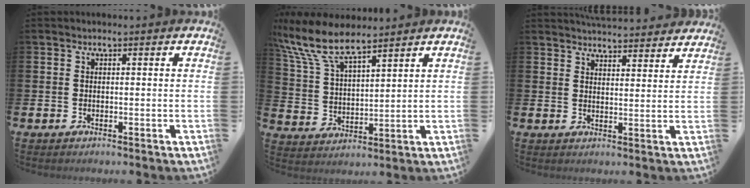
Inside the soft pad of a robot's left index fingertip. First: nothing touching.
{"total": 9.3, "force": [7.9, 2.5, 4.3], "torque": [-0.118, -0.028, 0.144]}
{"total": 4.5, "force": [4.5, 0.4, 0.0], "torque": [-0.009, -0.027, 0.084]}